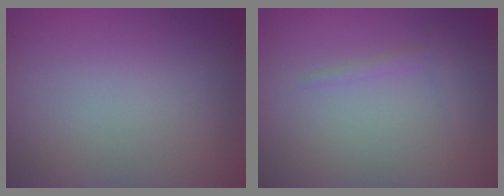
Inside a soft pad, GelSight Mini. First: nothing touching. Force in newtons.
{"total": 0.9, "press": 0.9, "slide": 0.0}